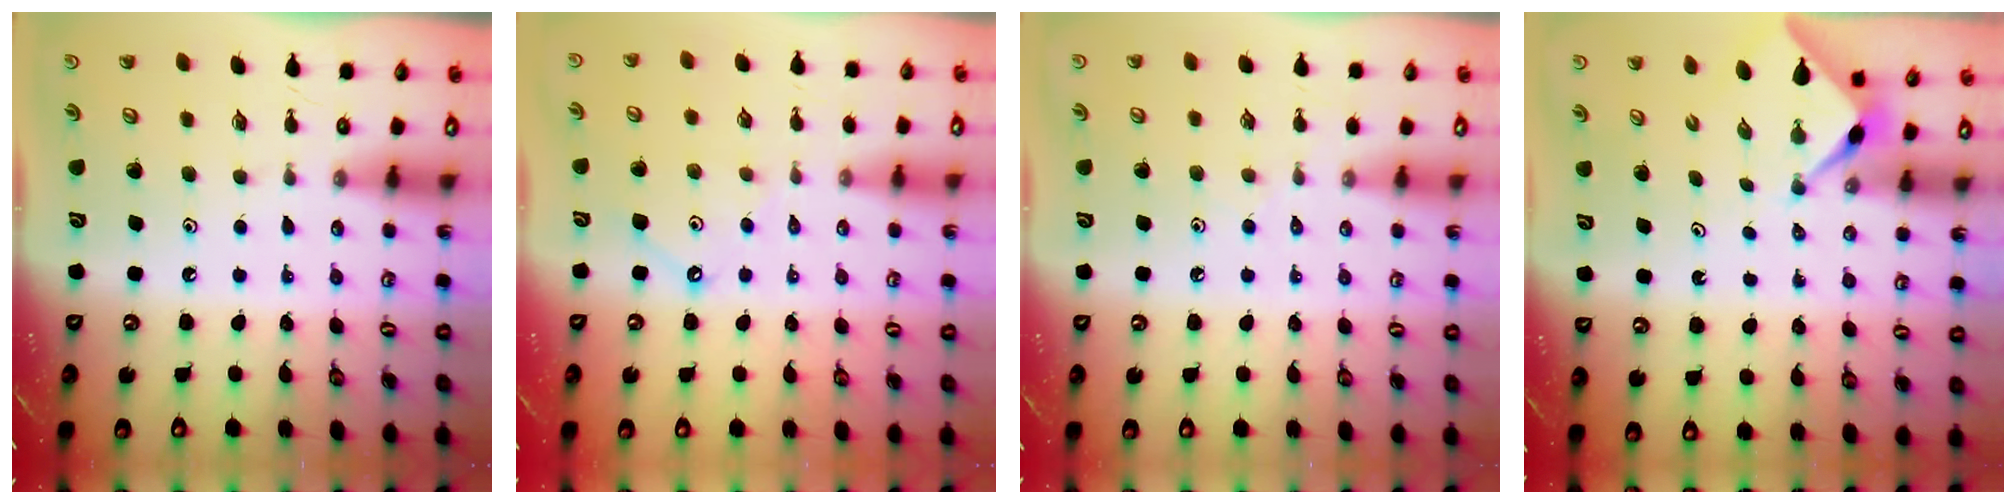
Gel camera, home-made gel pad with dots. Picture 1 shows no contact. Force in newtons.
{"total": 3.7, "press": 3.6, "slide": 0.5}
{"total": 2.4, "press": 2.4, "slide": 0.5}
{"total": 2.4, "press": 2.4, "slide": 0.1}